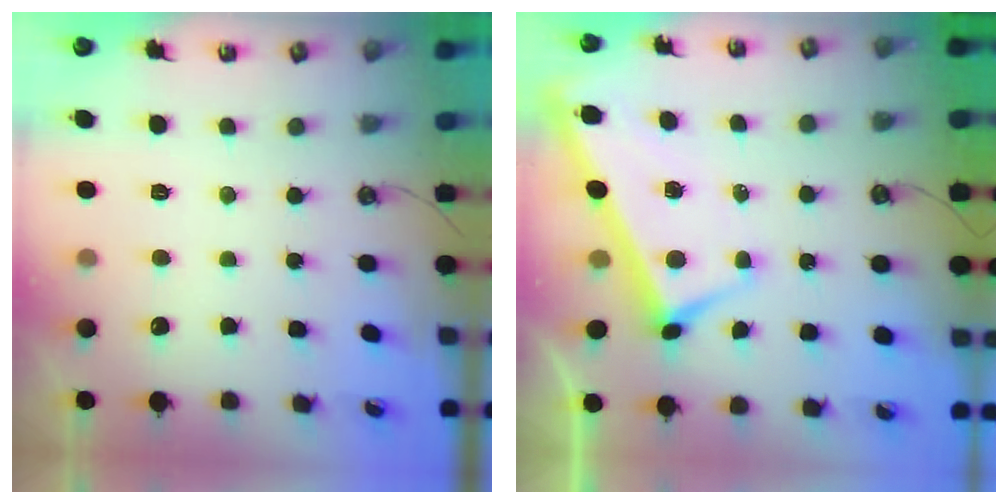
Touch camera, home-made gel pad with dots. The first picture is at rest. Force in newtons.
{"total": 1.9, "press": 1.9, "slide": 0.5}